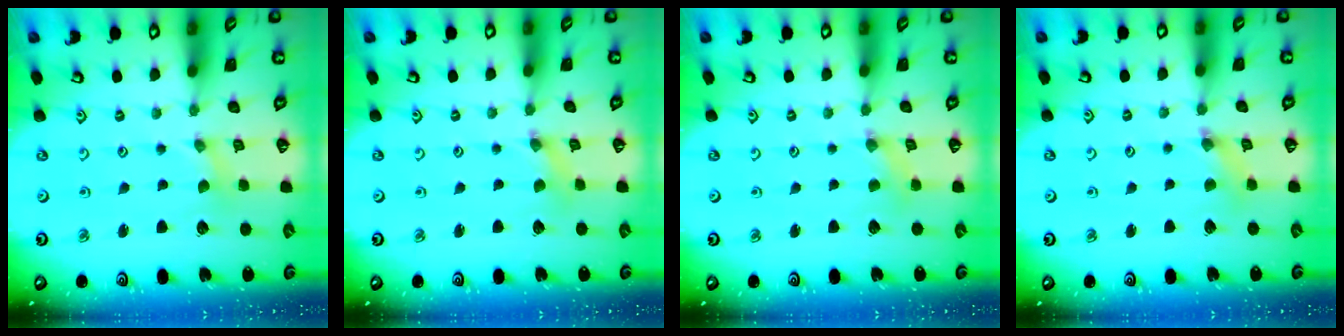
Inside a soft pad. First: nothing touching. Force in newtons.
{"total": 1.4, "press": 1.4, "slide": 0.0}
{"total": 0.9, "press": 0.9, "slide": 0.3}
{"total": 2.7, "press": 2.7, "slide": 0.2}